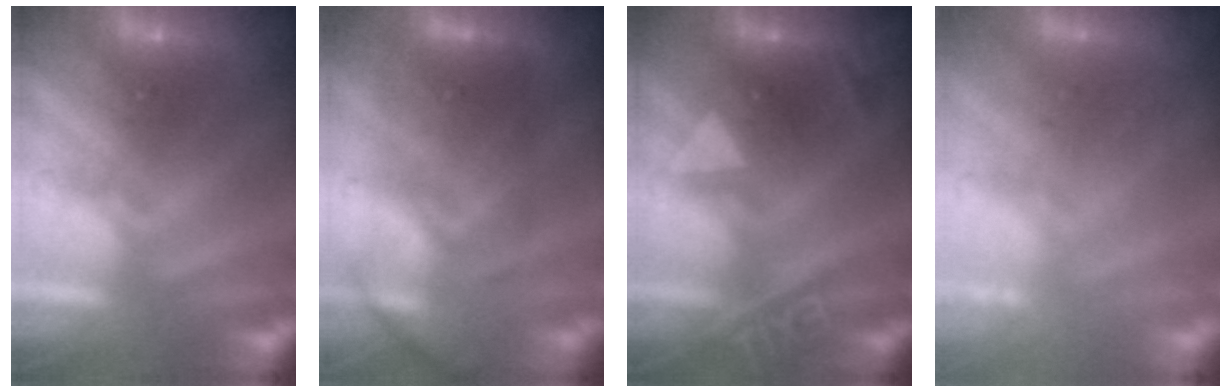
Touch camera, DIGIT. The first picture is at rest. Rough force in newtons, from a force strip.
{"total": 2.6}
{"total": 2.4}
{"total": 2.2}